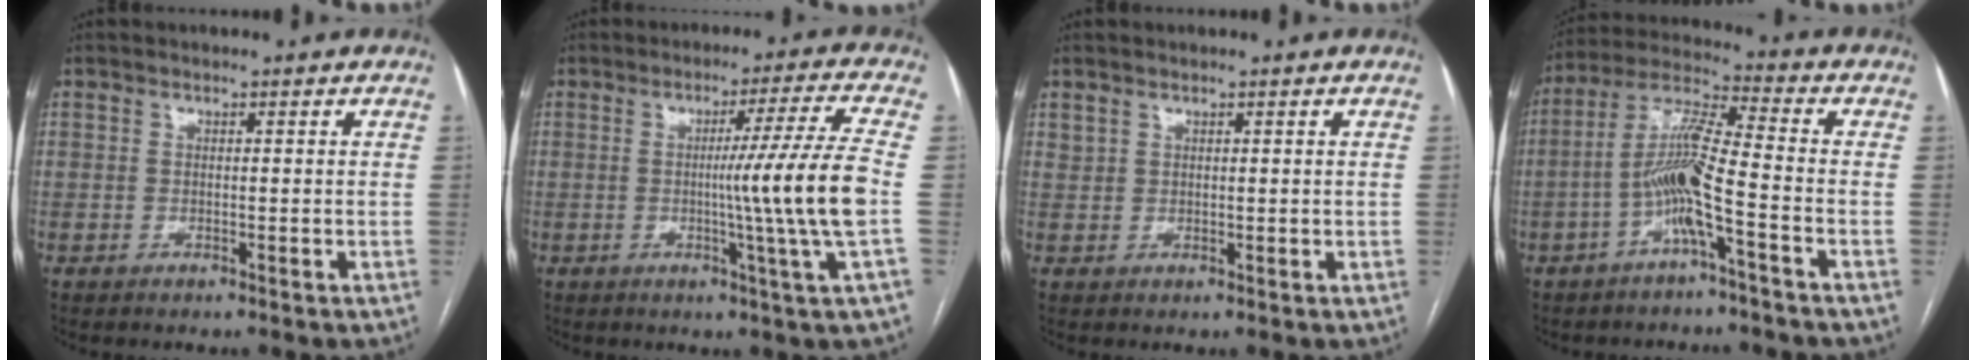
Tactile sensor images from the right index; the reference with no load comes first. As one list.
[{"total": 11.3, "force": [-1.1, -3.3, 10.8], "torque": [-0.167, -0.016, -0.012]}, {"total": 1.4, "force": [1.3, 0.6, 0.3], "torque": [-0.002, 0.000, 0.025]}, {"total": 9.3, "force": [-3.2, 0.0, 8.8], "torque": [-0.179, 0.017, -0.066]}]